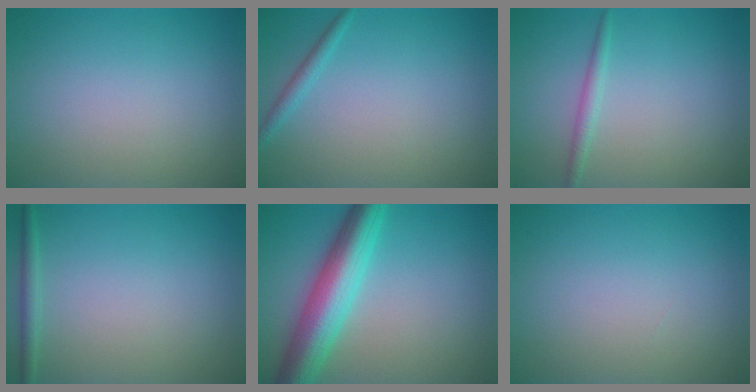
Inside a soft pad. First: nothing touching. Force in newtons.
{"total": 1.2, "press": 1.2, "slide": 0.1}
{"total": 1.3, "press": 1.3, "slide": 0.1}
{"total": 1.3, "press": 1.3, "slide": 0.1}
{"total": 7.4, "press": 7.4, "slide": 0.2}
{"total": 0.0}